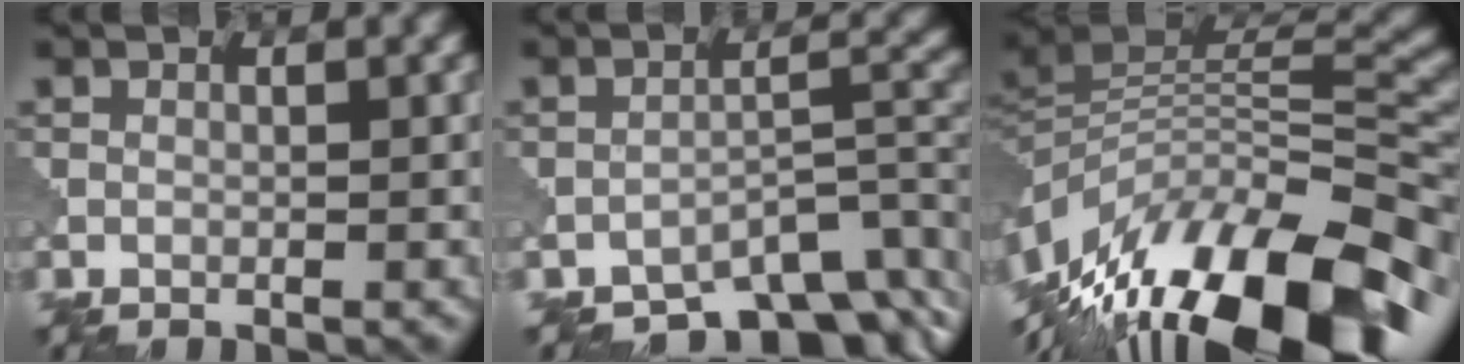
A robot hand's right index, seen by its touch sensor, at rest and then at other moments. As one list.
[{"total": 7.5, "force": [-6.4, 2.4, 3.1], "torque": [-0.028, 0.002, -0.102]}, {"total": 15.1, "force": [-9.0, 6.2, 10.4], "torque": [-0.194, 0.006, -0.147]}]